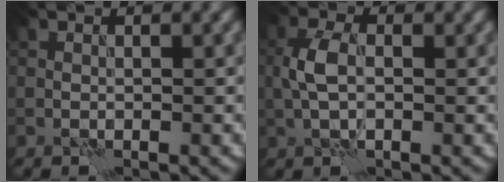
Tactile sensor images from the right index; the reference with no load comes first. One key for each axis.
{"total": 3.3, "fx": 0.0, "fy": 1.9, "fz": 2.8, "tx": -0.063, "ty": 0.005, "tz": -0.004}